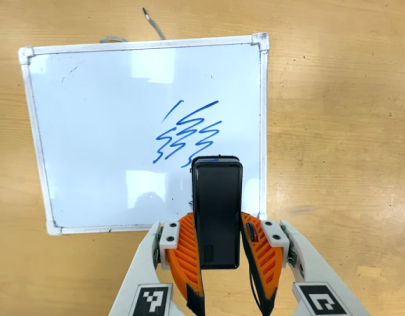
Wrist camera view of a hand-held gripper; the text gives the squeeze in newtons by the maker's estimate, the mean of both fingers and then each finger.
{"total": 4.0, "left": 2.9, "right": 5.1}